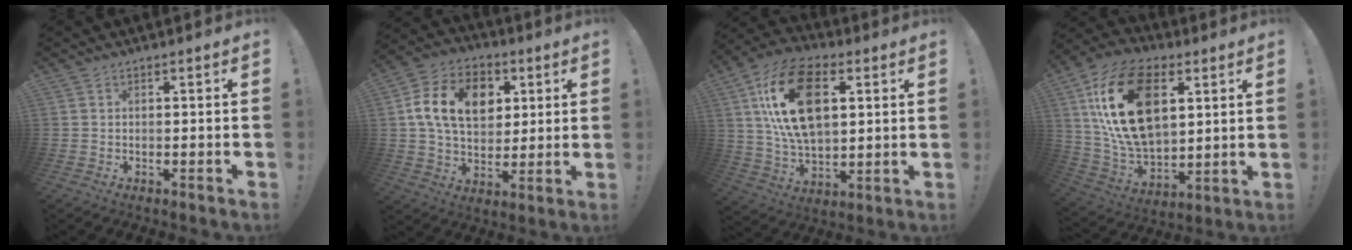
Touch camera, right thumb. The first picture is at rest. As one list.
[{"total": 17.2, "force": [5.0, 12.4, 10.9], "torque": [-0.184, 0.000, 0.094]}, {"total": 22.0, "force": [6.4, 13.2, 16.4], "torque": [-0.299, -0.010, 0.106]}, {"total": 25.4, "force": [7.8, 15.7, 18.4], "torque": [-0.346, -0.025, 0.140]}]